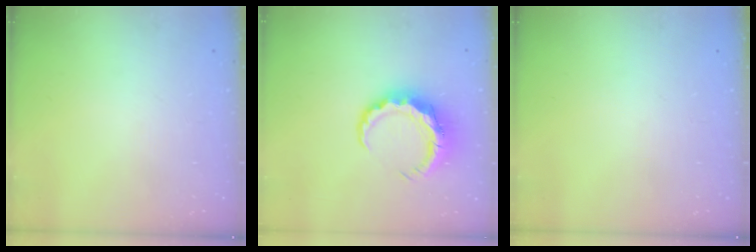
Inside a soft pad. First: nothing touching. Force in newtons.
{"total": 7.6, "press": 7.4, "slide": 1.8}
{"total": 0.0}